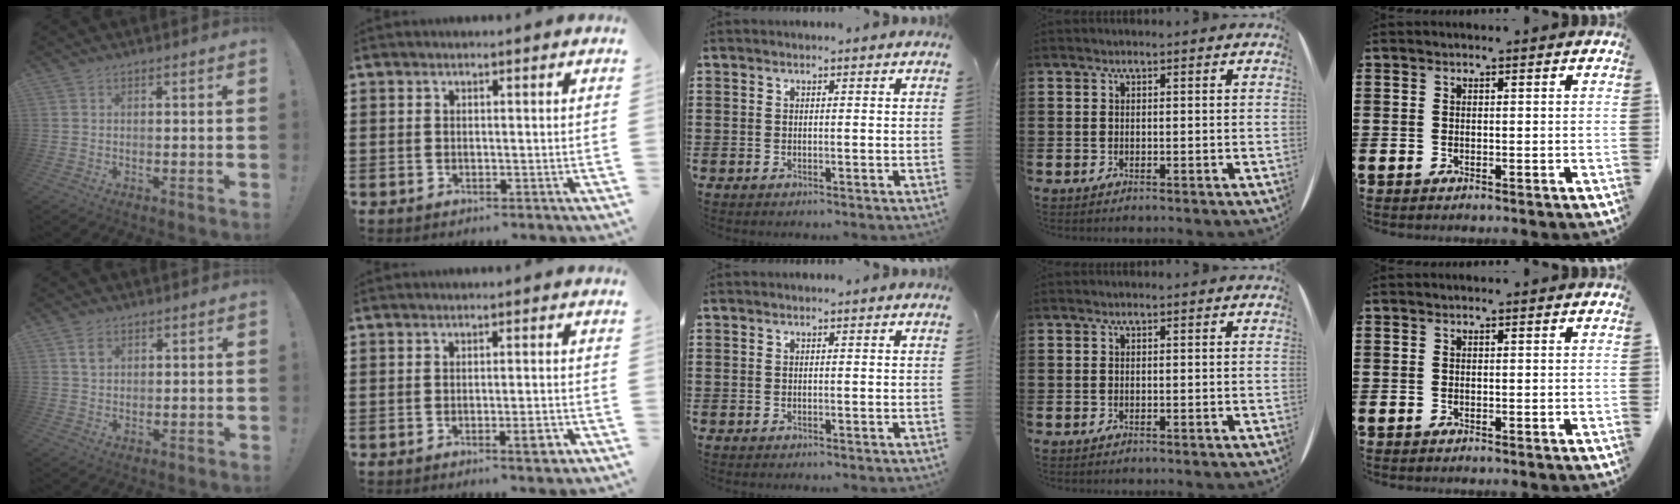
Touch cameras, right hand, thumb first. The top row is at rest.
{"thumb": {"total": 3.6, "force": [2.0, 2.3, 2.0], "torque": [-0.018, -0.005, 0.033]}, "index": {"total": 3.0, "force": [-1.6, 0.5, 2.5], "torque": [-0.039, -0.002, -0.027]}}